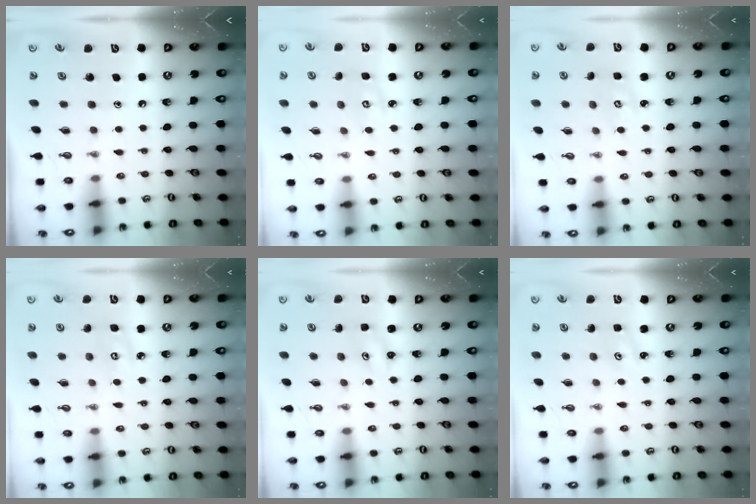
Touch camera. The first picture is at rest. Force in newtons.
{"total": 3.8, "press": 3.7, "slide": 0.5}
{"total": 2.3, "press": 2.3, "slide": 0.2}
{"total": 5.6, "press": 5.6, "slide": 0.5}
{"total": 2.3, "press": 2.3, "slide": 0.2}
{"total": 2.1, "press": 2.1, "slide": 0.3}